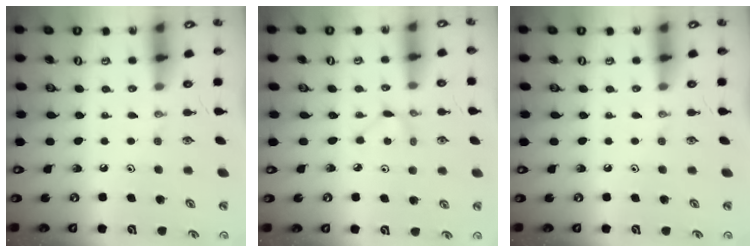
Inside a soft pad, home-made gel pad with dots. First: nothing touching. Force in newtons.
{"total": 2.7, "press": 2.6, "slide": 0.3}
{"total": 0.0}